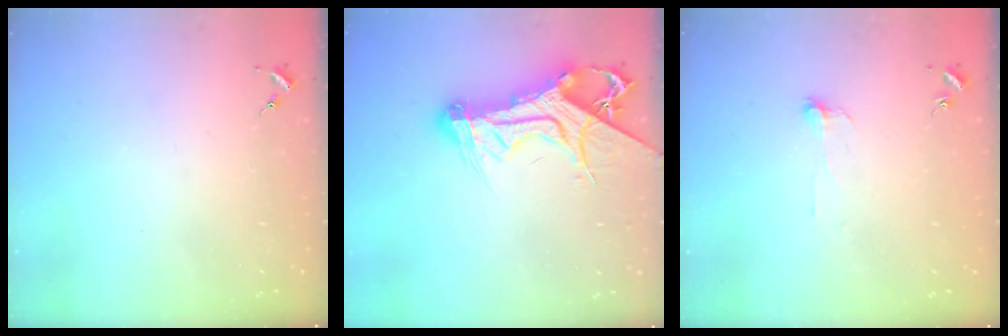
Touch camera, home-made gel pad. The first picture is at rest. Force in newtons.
{"total": 18.1, "press": 18.0, "slide": 1.9}
{"total": 3.6, "press": 3.6, "slide": 0.3}